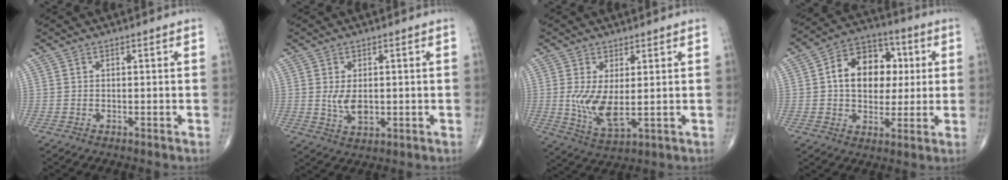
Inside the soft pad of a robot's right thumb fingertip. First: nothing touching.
{"total": 4.8, "force": [0.1, 2.8, 3.8], "torque": [-0.063, -0.010, 0.010]}
{"total": 7.9, "force": [0.2, 3.2, 7.2], "torque": [-0.145, -0.024, 0.015]}
{"total": 14.4, "force": [2.0, 10.4, 9.8], "torque": [-0.107, 0.016, 0.026]}